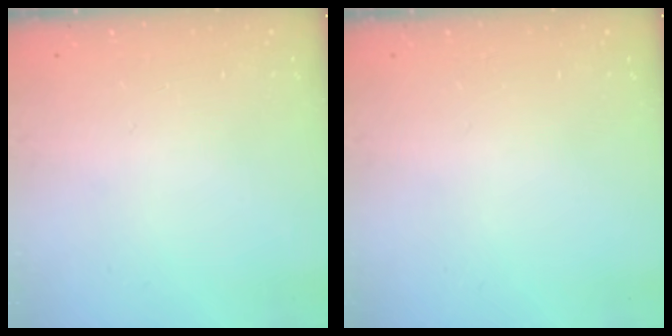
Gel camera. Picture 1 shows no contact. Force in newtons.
{"total": 0.0}